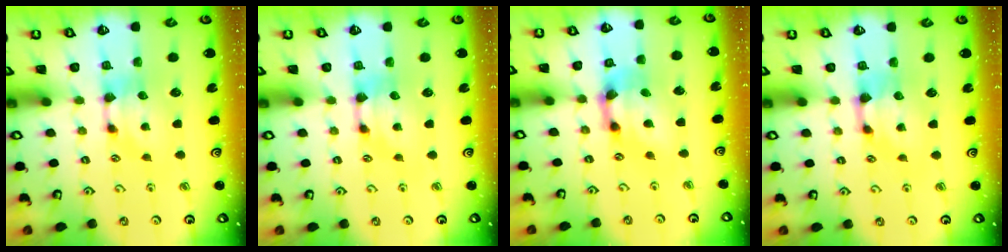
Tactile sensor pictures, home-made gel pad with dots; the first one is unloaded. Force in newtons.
{"total": 0.0}
{"total": 4.5, "press": 4.1, "slide": 1.9}
{"total": 0.8, "press": 0.2, "slide": 0.7}